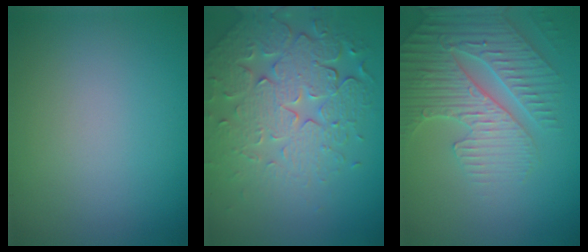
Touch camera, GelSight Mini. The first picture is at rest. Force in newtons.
{"total": 7.7, "press": 5.5, "slide": 5.4}
{"total": 4.7, "press": 4.6, "slide": 1.1}